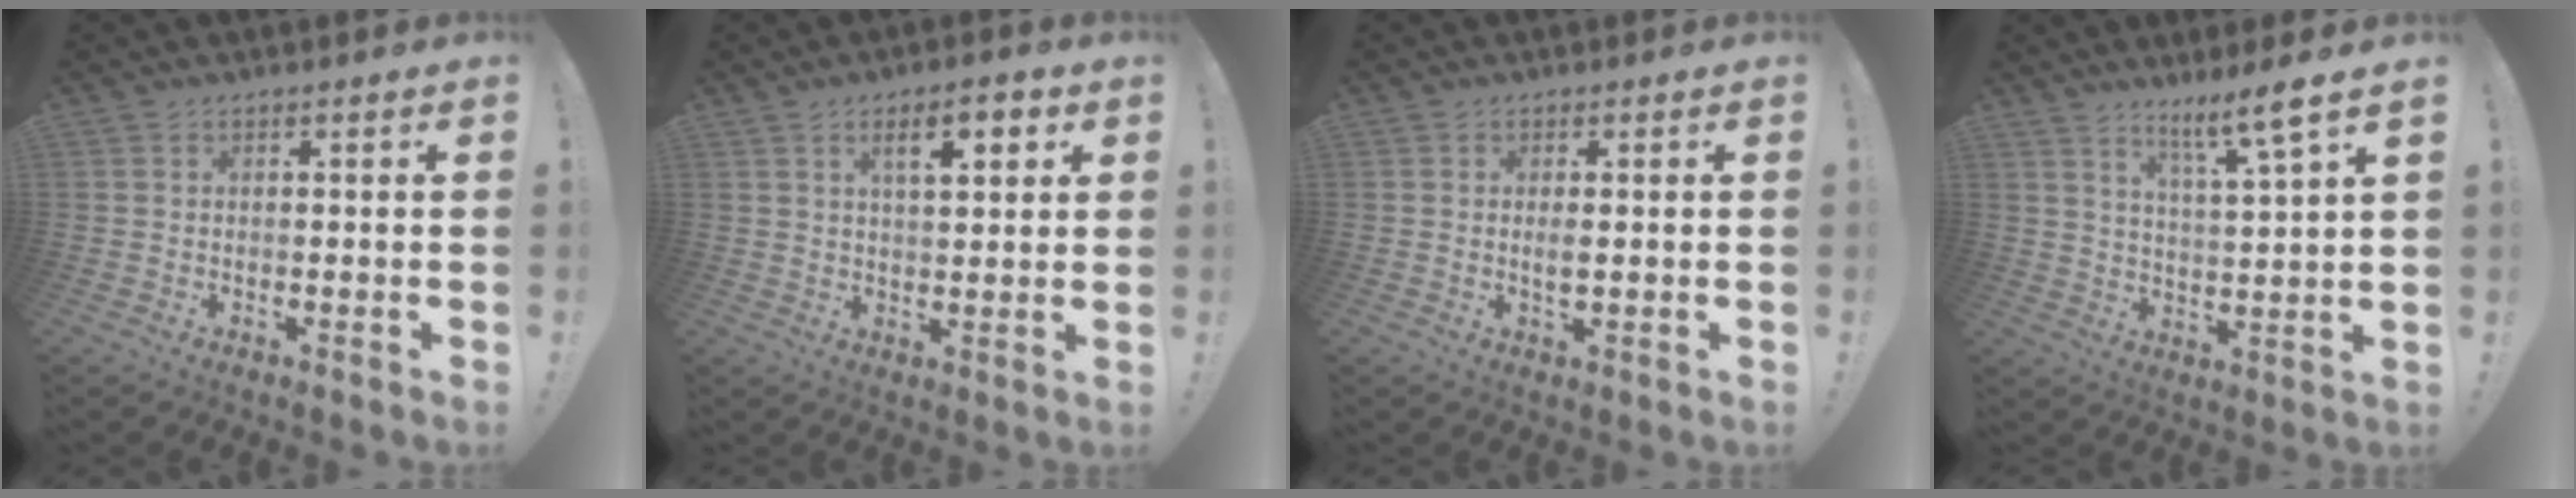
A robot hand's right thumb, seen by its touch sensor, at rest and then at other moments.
{"total": 8.1, "force": [3.5, 2.8, 6.8], "torque": [-0.096, -0.007, 0.053]}
{"total": 2.3, "force": [0.0, 0.6, 2.2], "torque": [-0.029, -0.005, -0.003]}
{"total": 9.4, "force": [6.6, -0.3, 6.8], "torque": [-0.105, -0.044, 0.100]}